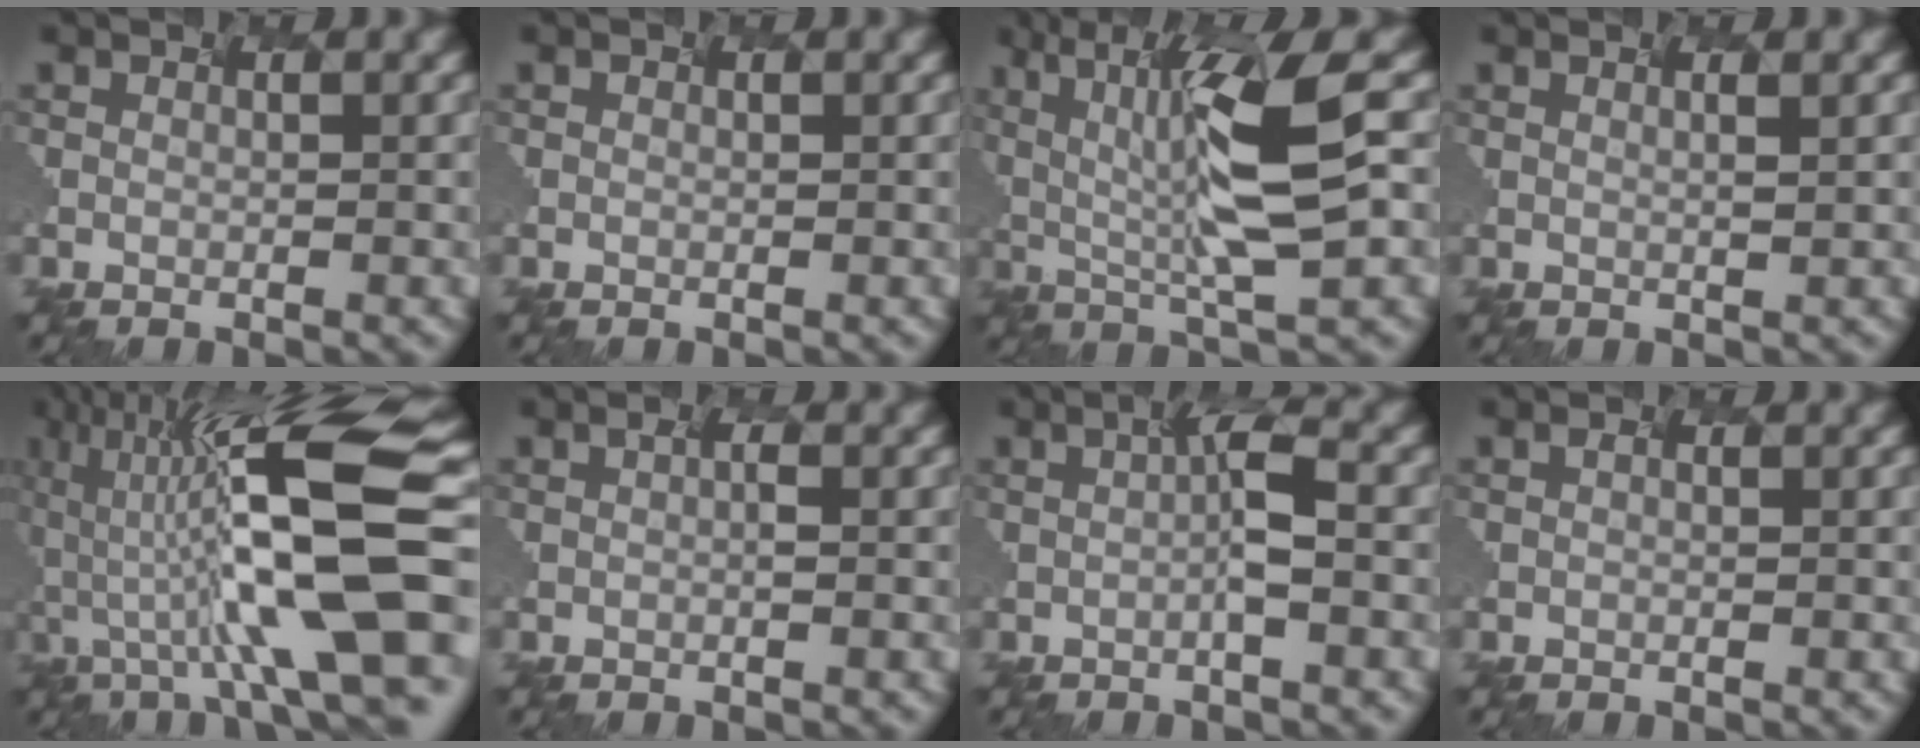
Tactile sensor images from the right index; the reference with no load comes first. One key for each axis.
{"total": 0.9, "fx": -0.3, "fy": -0.5, "fz": -0.6, "tx": -0.004, "ty": -0.005, "tz": 0.011}
{"total": 7.9, "fx": 0.1, "fy": 1.0, "fz": 7.8, "tx": -0.169, "ty": 0.000, "tz": 0.035}
{"total": 1.1, "fx": 0.5, "fy": 0.1, "fz": 0.9, "tx": -0.012, "ty": 0.005, "tz": 0.013}
{"total": 13.5, "fx": -1.4, "fy": 3.2, "fz": 13.1, "tx": -0.258, "ty": 0.027, "tz": 0.005}
{"total": 1.0, "fx": -0.7, "fy": -0.6, "fz": -0.2, "tx": -0.015, "ty": 0.000, "tz": 0.014}
{"total": 1.7, "fx": -0.6, "fy": -0.6, "fz": 1.4, "tx": -0.051, "ty": -0.001, "tz": 0.016}
{"total": 0.0}